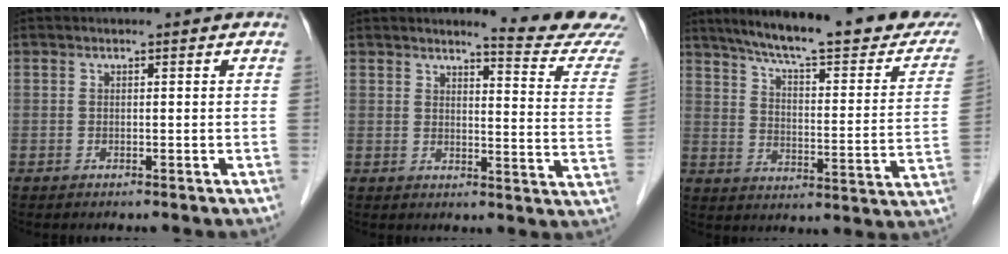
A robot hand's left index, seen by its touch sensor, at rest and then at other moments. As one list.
[{"total": 11.4, "force": [11.1, -1.5, 2.5], "torque": [-0.031, -0.094, 0.115]}, {"total": 25.2, "force": [21.2, 3.3, 13.2], "torque": [-0.189, -0.034, 0.271]}]